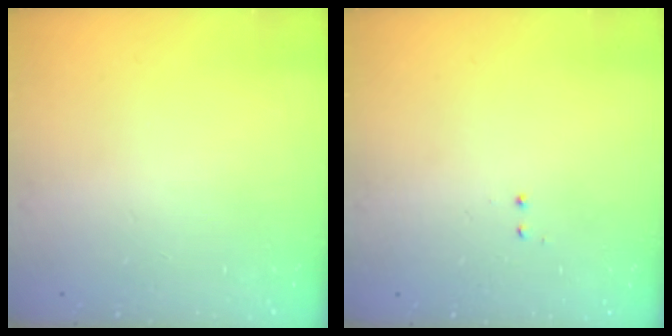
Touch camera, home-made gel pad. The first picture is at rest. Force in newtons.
{"total": 0.5, "press": 0.5, "slide": 0.3}